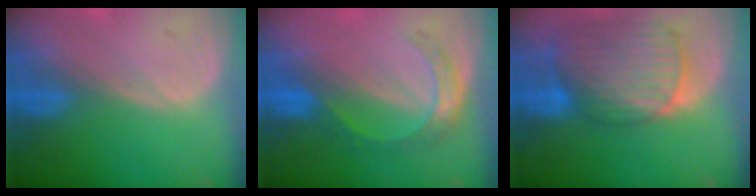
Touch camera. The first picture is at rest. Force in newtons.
{"total": 5.4, "press": 4.7, "slide": 2.6}
{"total": 10.4, "press": 8.9, "slide": 5.5}